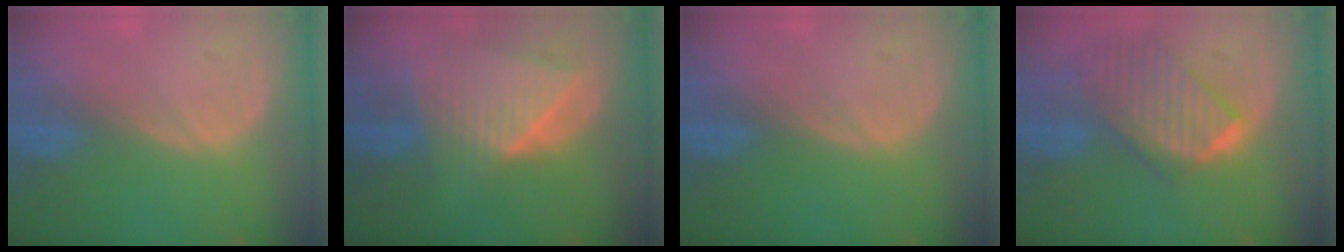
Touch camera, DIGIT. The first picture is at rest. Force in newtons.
{"total": 8.9, "press": 7.9, "slide": 4.2}
{"total": 0.0}
{"total": 9.9, "press": 8.6, "slide": 4.8}